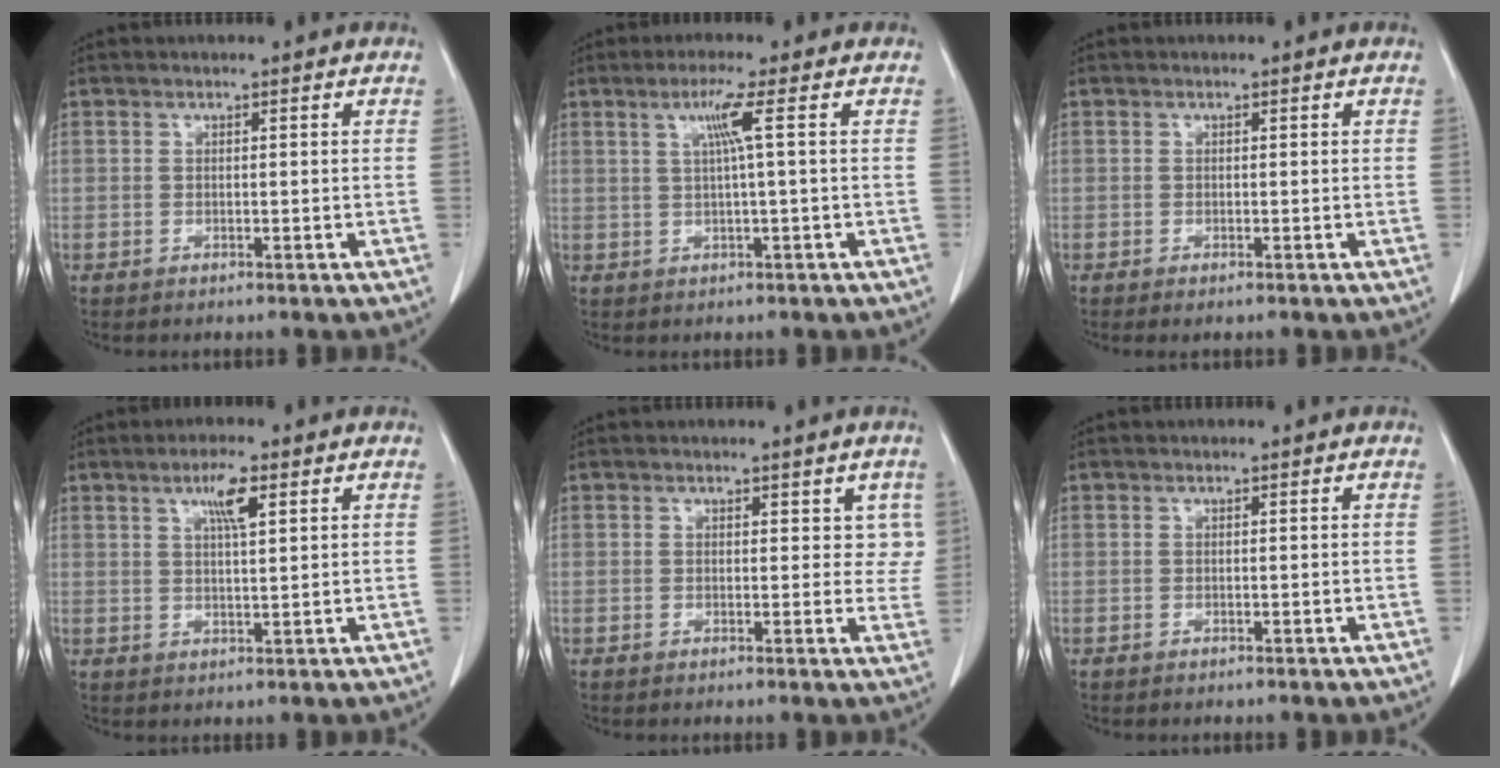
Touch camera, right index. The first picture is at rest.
{"total": 3.6, "force": [0.9, -0.8, 3.4], "torque": [-0.069, 0.005, 0.017]}
{"total": 0.6, "force": [-0.4, 0.2, 0.4], "torque": [-0.006, -0.002, -0.005]}
{"total": 4.5, "force": [2.2, 0.5, 3.8], "torque": [-0.069, 0.001, 0.039]}
{"total": 3.3, "force": [1.7, 2.1, 1.8], "torque": [0.003, -0.001, 0.017]}
{"total": 0.0}